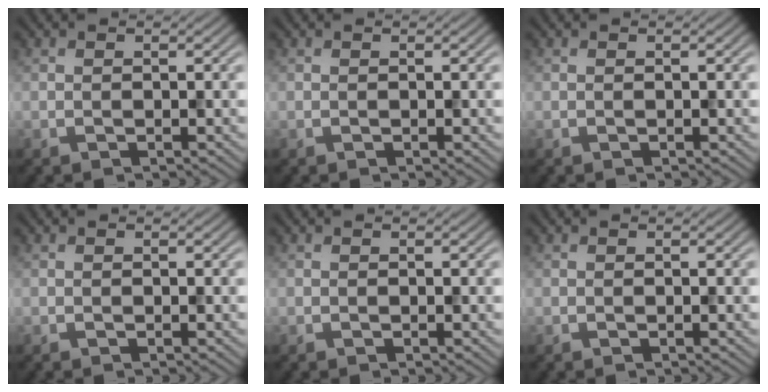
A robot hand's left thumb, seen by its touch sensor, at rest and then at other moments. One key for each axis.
{"total": 0.0}
{"total": 0.0}
{"total": 0.0}
{"total": 0.0}
{"total": 0.0}